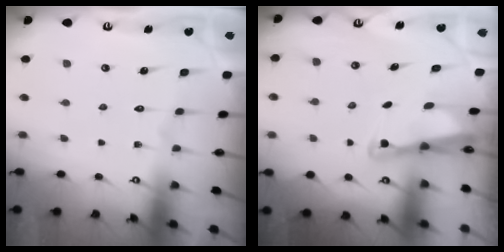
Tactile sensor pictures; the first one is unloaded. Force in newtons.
{"total": 2.5, "press": 2.5, "slide": 0.2}